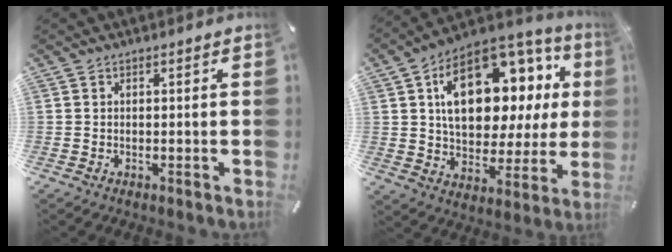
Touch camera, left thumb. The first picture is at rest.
{"total": 21.3, "force": [7.1, 13.9, 14.5], "torque": [-0.208, -0.033, 0.126]}